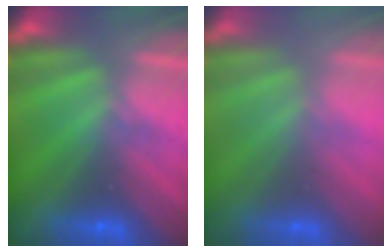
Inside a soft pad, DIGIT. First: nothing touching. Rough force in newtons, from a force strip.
{"total": 2.9}